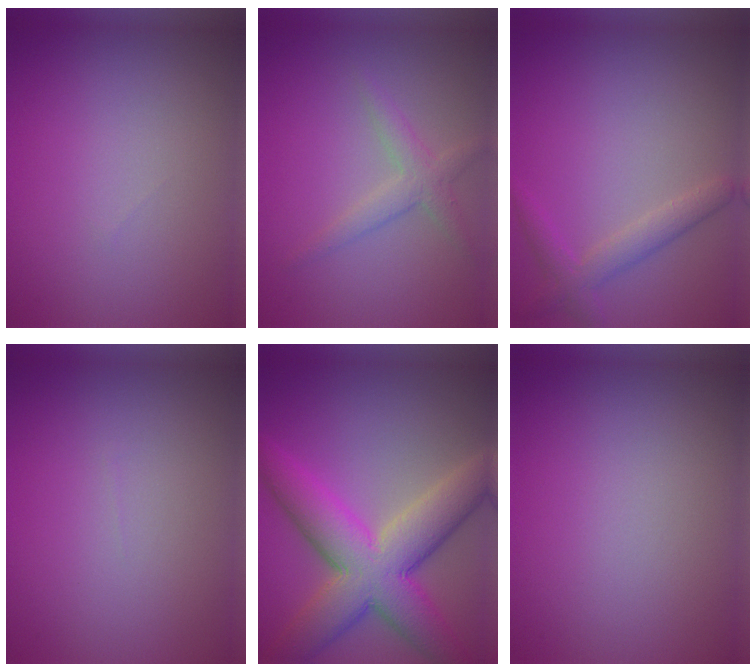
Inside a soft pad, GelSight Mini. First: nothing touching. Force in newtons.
{"total": 2.3, "press": 2.3, "slide": 0.1}
{"total": 2.5, "press": 2.5, "slide": 0.1}
{"total": 0.0}
{"total": 10.2, "press": 10.2, "slide": 0.2}
{"total": 0.0}